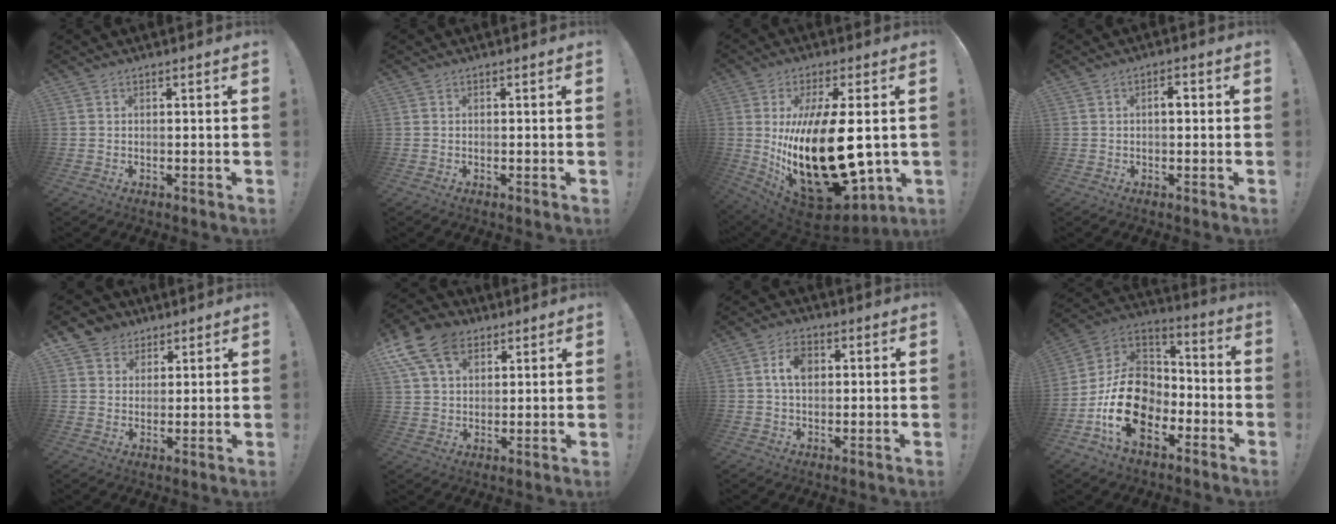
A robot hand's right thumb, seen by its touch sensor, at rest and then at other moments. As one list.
[{"total": 0.0}, {"total": 28.7, "force": [-0.4, 12.3, 25.9], "torque": [-0.492, -0.020, 0.009]}, {"total": 2.8, "force": [-0.2, 1.3, 2.5], "torque": [-0.037, 0.006, -0.010]}, {"total": 6.0, "force": [3.5, 4.9, 0.4], "torque": [-0.007, -0.024, 0.069]}, {"total": 14.9, "force": [7.1, 10.1, 8.3], "torque": [-0.152, -0.028, 0.136]}, {"total": 6.6, "force": [1.4, 4.2, 4.9], "torque": [-0.074, 0.004, 0.022]}, {"total": 20.0, "force": [-7.3, 13.9, 12.4], "torque": [-0.228, 0.041, -0.114]}]